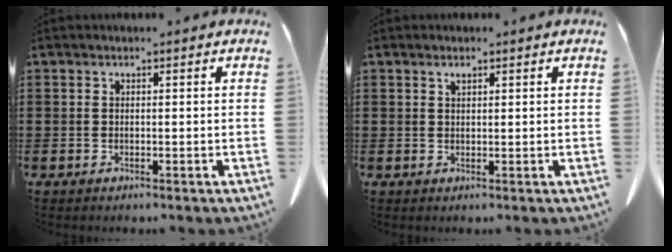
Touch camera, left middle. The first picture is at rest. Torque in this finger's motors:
{"motor_torque": [0.10, 0.47, -0.05, 0.02]}